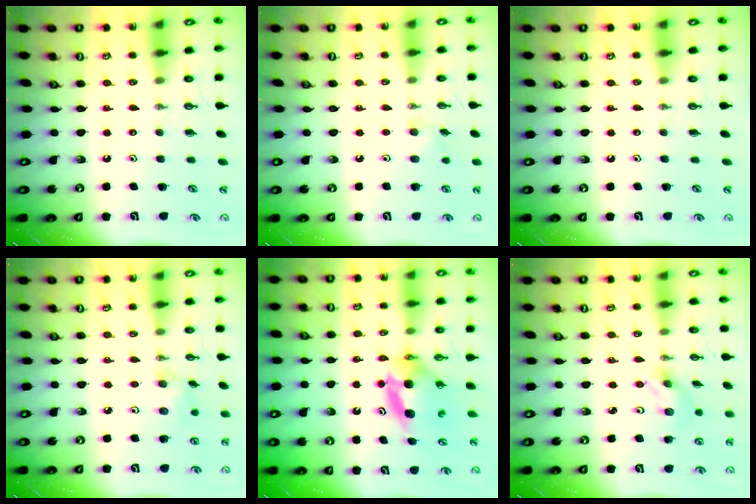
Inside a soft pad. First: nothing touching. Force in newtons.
{"total": 4.2, "press": 4.1, "slide": 1.0}
{"total": 0.0}
{"total": 5.6, "press": 4.6, "slide": 3.3}
{"total": 6.9, "press": 6.2, "slide": 3.1}
{"total": 2.7, "press": 2.7, "slide": 0.3}